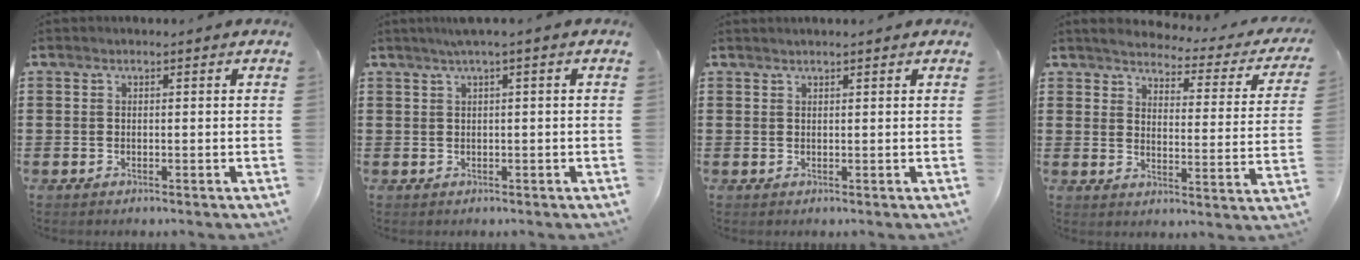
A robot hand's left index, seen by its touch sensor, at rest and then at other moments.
{"total": 1.4, "force": [0.4, -0.2, 1.4], "torque": [-0.022, -0.003, 0.008]}
{"total": 0.8, "force": [0.7, 0.0, 0.2], "torque": [-0.005, -0.001, 0.015]}
{"total": 2.9, "force": [2.8, -0.1, 0.7], "torque": [-0.035, -0.027, 0.041]}